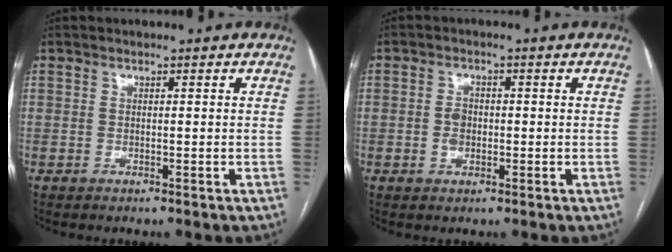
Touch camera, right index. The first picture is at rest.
{"total": 2.5, "force": [-0.4, 1.9, 1.7], "torque": [-0.029, 0.005, -0.007]}